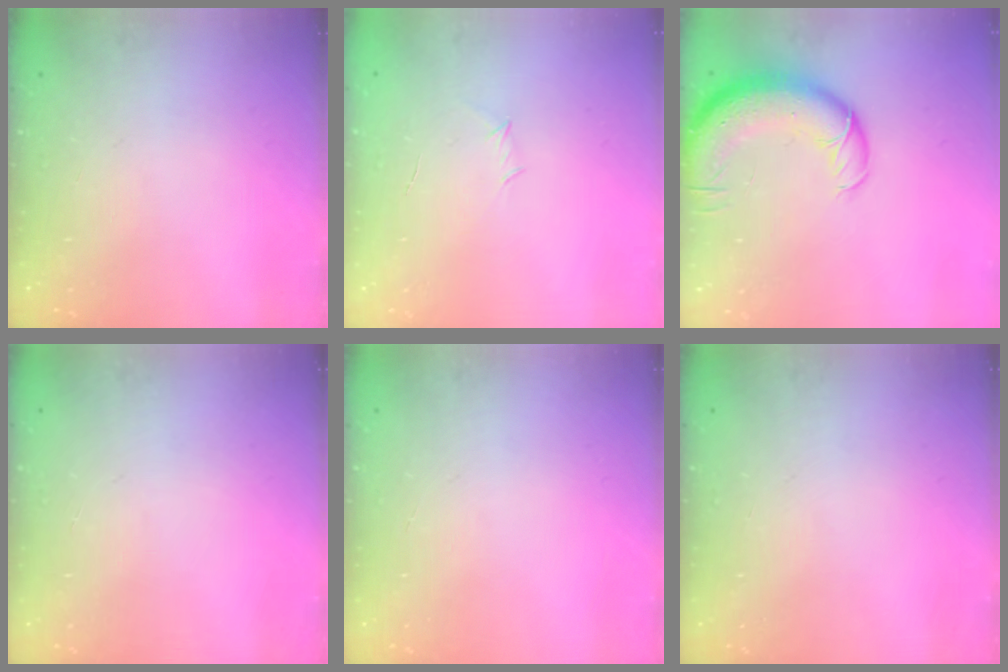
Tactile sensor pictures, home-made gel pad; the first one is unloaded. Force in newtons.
{"total": 3.2, "press": 3.1, "slide": 0.8}
{"total": 14.5, "press": 14.1, "slide": 3.5}
{"total": 0.0}
{"total": 0.0}
{"total": 0.0}